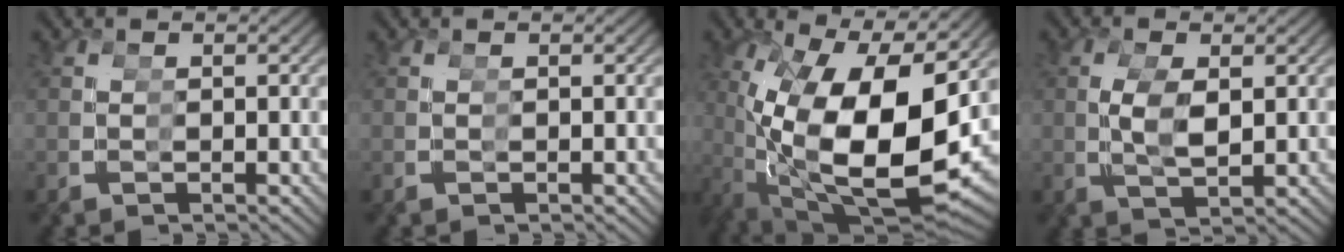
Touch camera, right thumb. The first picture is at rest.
{"total": 0.0}
{"total": 18.0, "force": [-0.5, 10.9, 14.4], "torque": [-0.286, -0.022, 0.021]}
{"total": 1.7, "force": [0.7, 0.4, 1.4], "torque": [-0.033, 0.011, 0.011]}